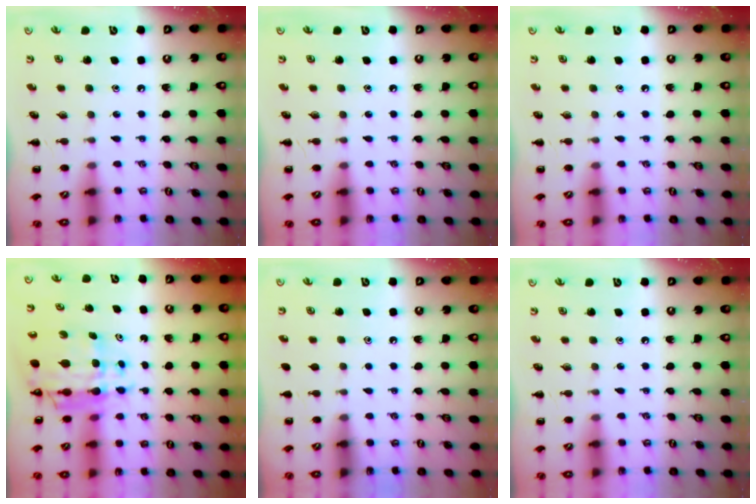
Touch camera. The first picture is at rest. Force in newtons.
{"total": 0.0}
{"total": 0.0}
{"total": 9.6, "press": 9.1, "slide": 3.2}
{"total": 1.1, "press": 1.1, "slide": 0.2}
{"total": 0.0}